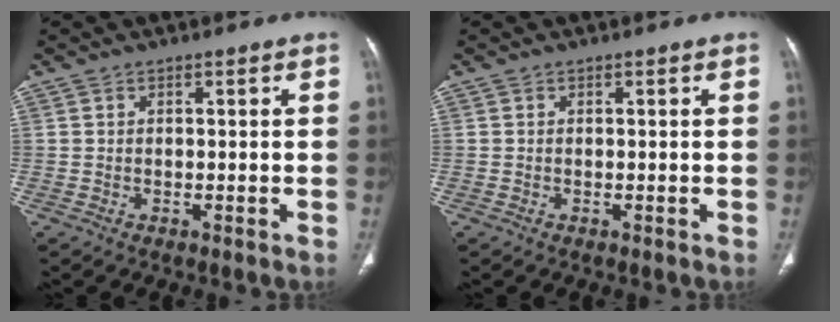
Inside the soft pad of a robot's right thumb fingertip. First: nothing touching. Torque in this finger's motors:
{"motor_torque": [0.13, 0.01, -0.06, 0.05, 0.03]}